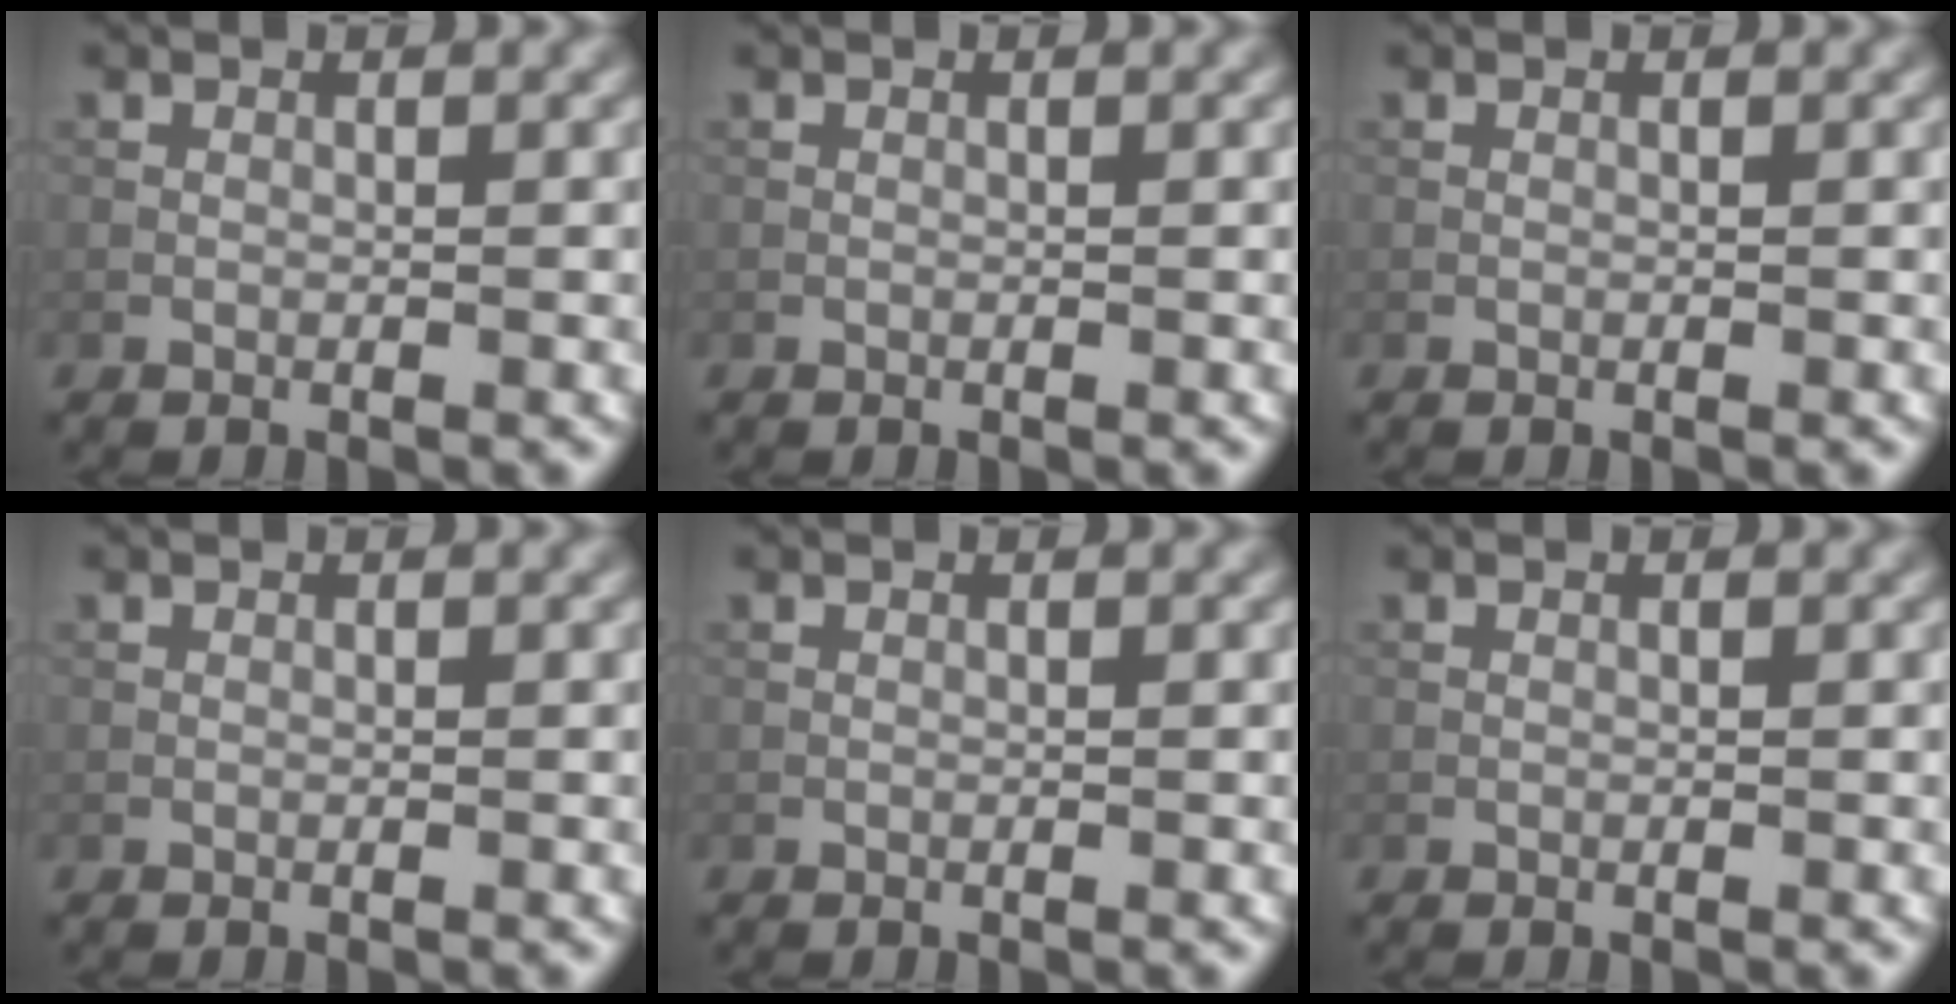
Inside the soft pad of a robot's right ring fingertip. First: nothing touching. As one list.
[{"total": 0.0}, {"total": 0.0}, {"total": 0.0}, {"total": 0.0}, {"total": 0.0}]